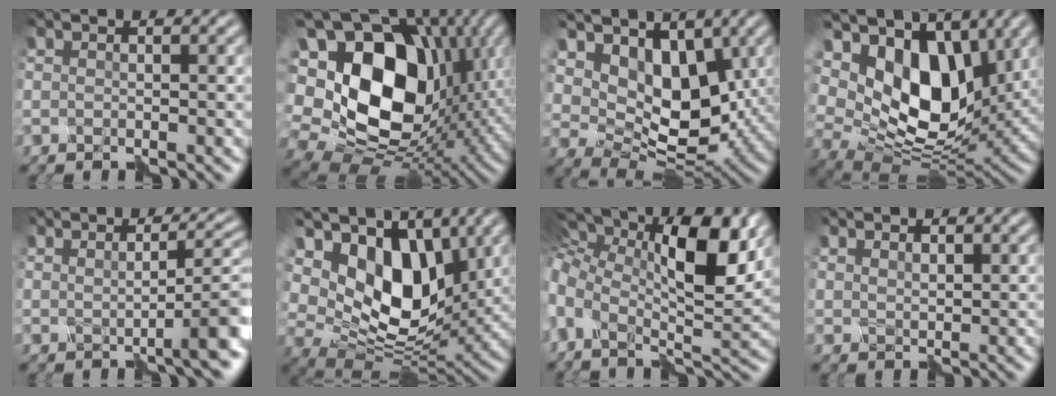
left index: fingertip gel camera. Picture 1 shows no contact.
{"total": 17.6, "force": [3.2, 13.0, 11.4], "torque": [-0.232, 0.012, 0.063]}
{"total": 6.9, "force": [2.5, 4.7, 4.4], "torque": [-0.072, -0.017, 0.045]}
{"total": 12.7, "force": [5.3, 7.7, 8.6], "torque": [-0.155, 0.003, 0.096]}
{"total": 4.1, "force": [-0.1, 1.0, 4.0], "torque": [-0.046, 0.009, 0.006]}
{"total": 11.7, "force": [5.1, 7.2, 7.7], "torque": [-0.136, 0.002, 0.090]}
{"total": 12.2, "force": [3.1, 5.4, 10.5], "torque": [-0.204, 0.008, 0.052]}
{"total": 1.5, "force": [1.4, 0.6, 0.0], "torque": [0.003, 0.000, 0.038]}